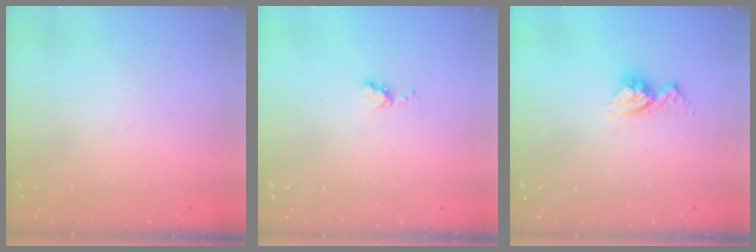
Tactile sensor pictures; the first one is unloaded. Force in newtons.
{"total": 4.4, "press": 4.3, "slide": 0.5}
{"total": 9.2, "press": 9.2, "slide": 0.8}